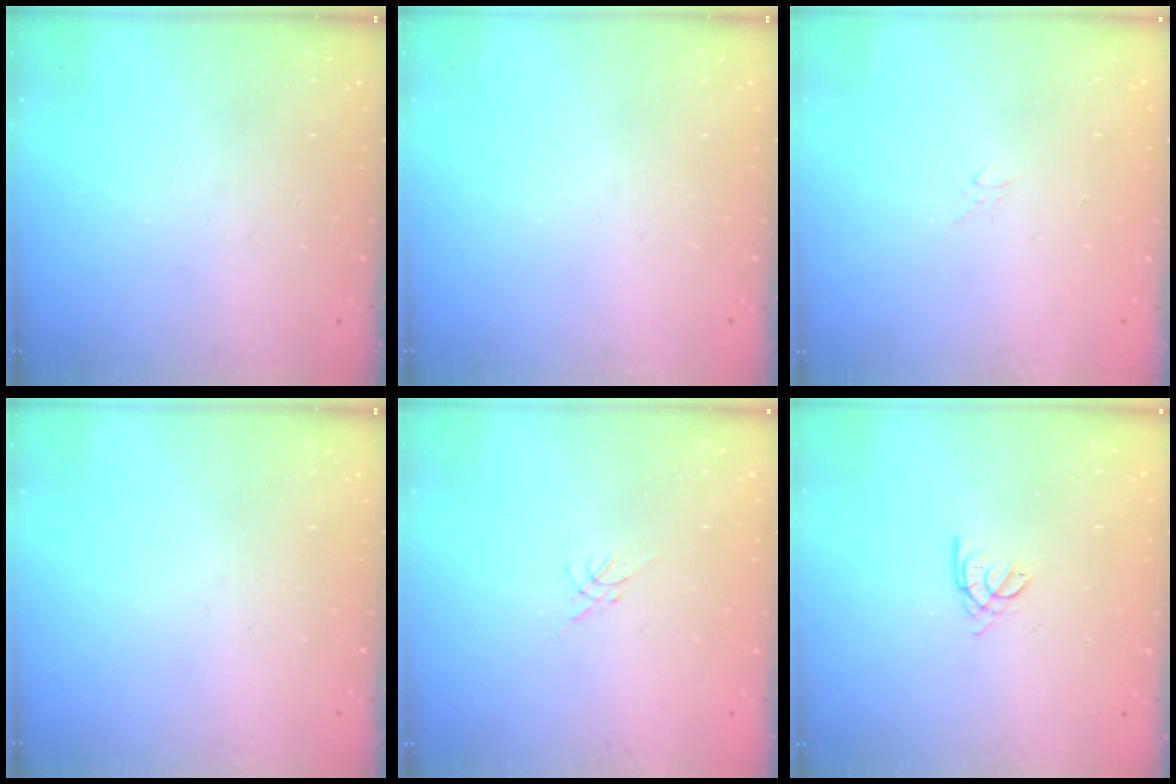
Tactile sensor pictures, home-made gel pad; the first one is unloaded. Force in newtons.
{"total": 0.0}
{"total": 1.3, "press": 1.3, "slide": 0.1}
{"total": 0.0}
{"total": 0.0}
{"total": 2.2, "press": 2.1, "slide": 0.6}